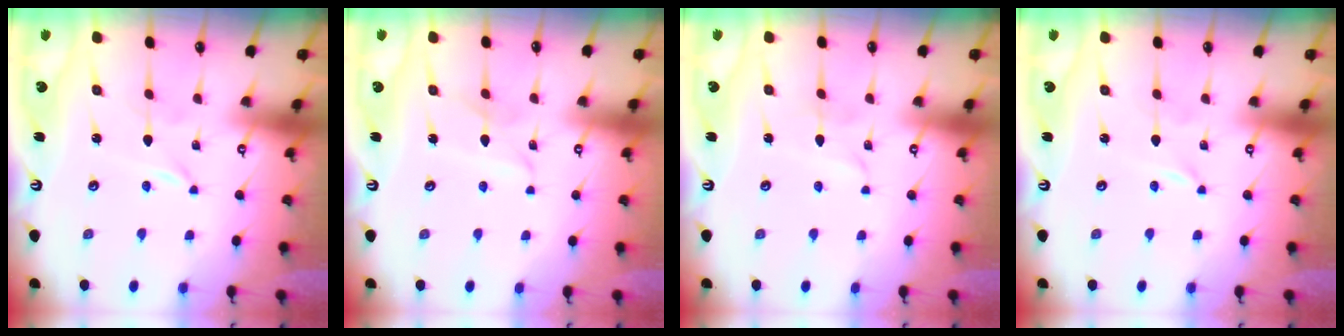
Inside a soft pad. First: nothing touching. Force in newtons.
{"total": 6.0, "press": 6.0, "slide": 0.4}
{"total": 2.7, "press": 2.7, "slide": 0.3}
{"total": 0.0}